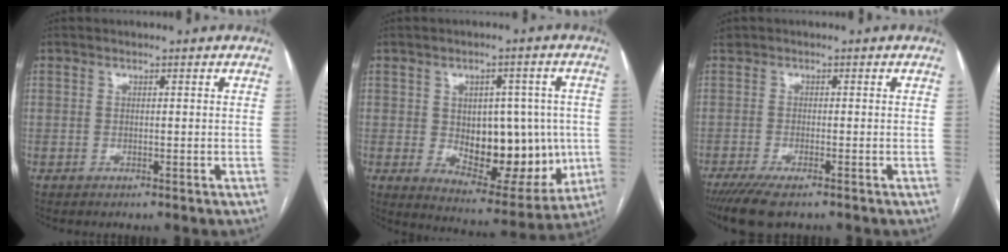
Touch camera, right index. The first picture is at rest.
{"total": 16.3, "force": [-0.9, 8.8, 13.7], "torque": [-0.188, 0.005, 0.012]}
{"total": 5.8, "force": [-4.3, 1.7, 3.6], "torque": [-0.063, -0.015, -0.071]}